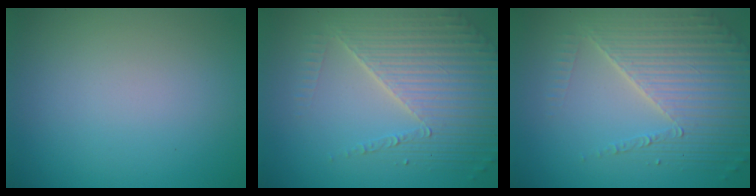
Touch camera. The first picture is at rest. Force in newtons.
{"total": 6.3, "press": 4.8, "slide": 4.1}
{"total": 6.3, "press": 4.8, "slide": 4.1}